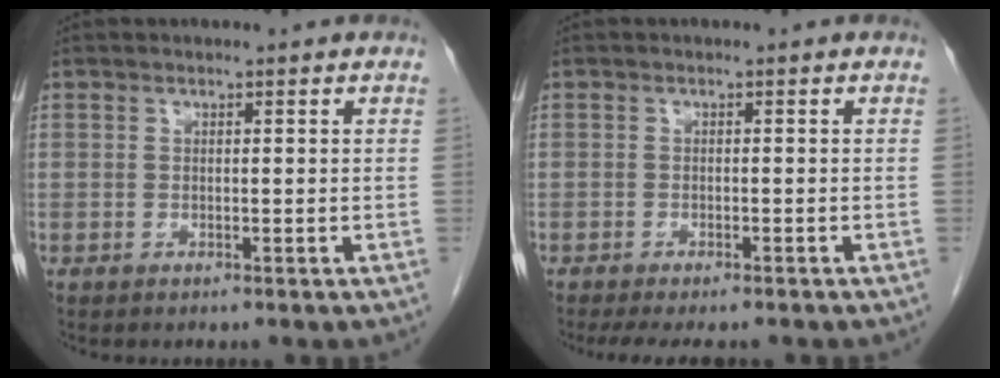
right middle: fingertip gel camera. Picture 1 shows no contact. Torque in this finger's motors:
{"motor_torque": [0.37, -0.27, 0.12, 0.01]}